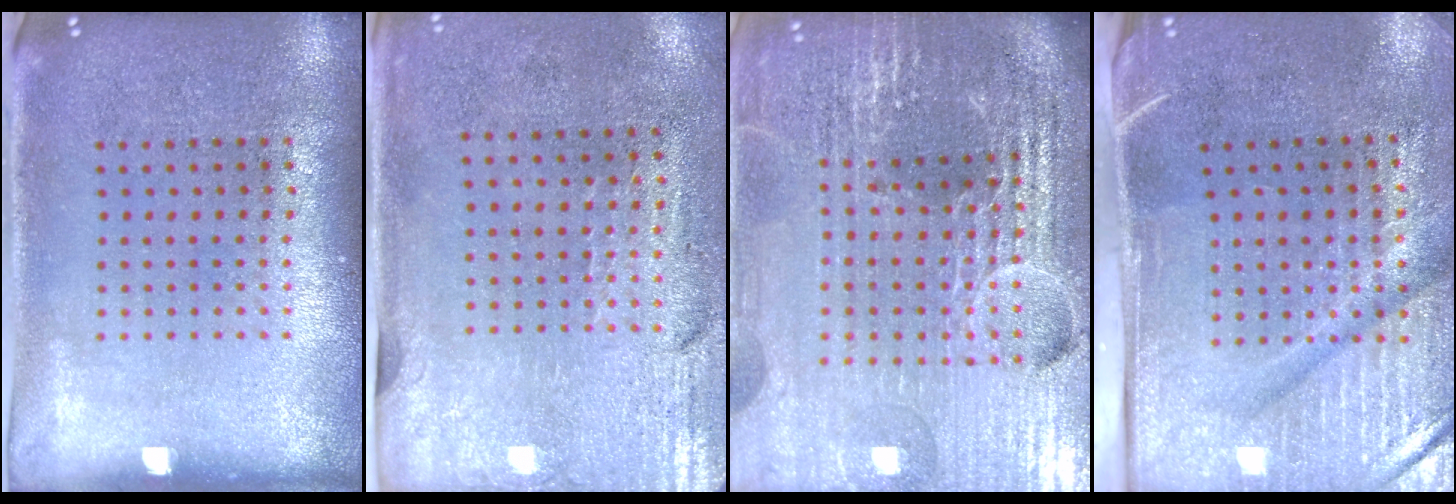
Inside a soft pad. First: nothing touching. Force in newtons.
{"total": 2.9, "press": 2.5, "slide": 1.5}
{"total": 6.5, "press": 5.7, "slide": 3.2}
{"total": 4.7, "press": 3.9, "slide": 2.6}